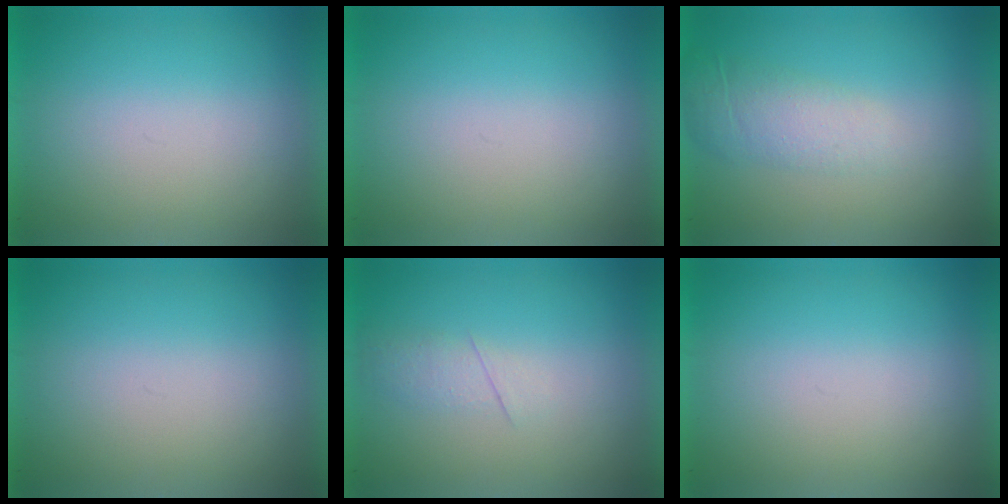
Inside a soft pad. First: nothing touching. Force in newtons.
{"total": 0.0}
{"total": 2.0}
{"total": 0.0}
{"total": 2.1}
{"total": 0.0}